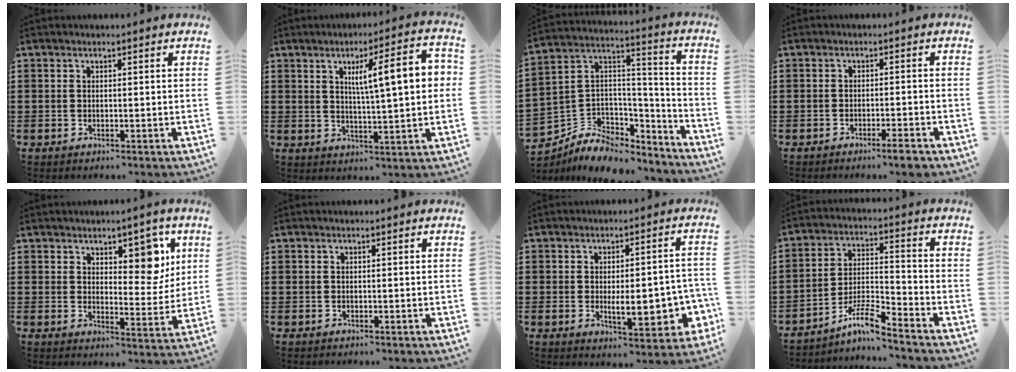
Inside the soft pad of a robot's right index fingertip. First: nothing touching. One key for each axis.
{"total": 10.4, "fx": 2.8, "fy": 1.8, "fz": 9.8, "tx": -0.163, "ty": 0.002, "tz": 0.036}
{"total": 5.7, "fx": -3.9, "fy": 4.0, "fz": 1.0, "tx": -0.042, "ty": -0.012, "tz": -0.074}
{"total": 2.8, "fx": -2.3, "fy": -0.1, "fz": 1.6, "tx": -0.027, "ty": -0.004, "tz": -0.040}
{"total": 7.5, "fx": 4.1, "fy": 3.8, "fz": 4.9, "tx": -0.069, "ty": -0.011, "tz": 0.065}
{"total": 0.0}
{"total": 8.0, "fx": -1.5, "fy": 3.0, "fz": 7.3, "tx": -0.097, "ty": -0.007, "tz": -0.022}
{"total": 7.5, "fx": -6.2, "fy": 0.8, "fz": 4.2, "tx": -0.095, "ty": -0.005, "tz": -0.122}